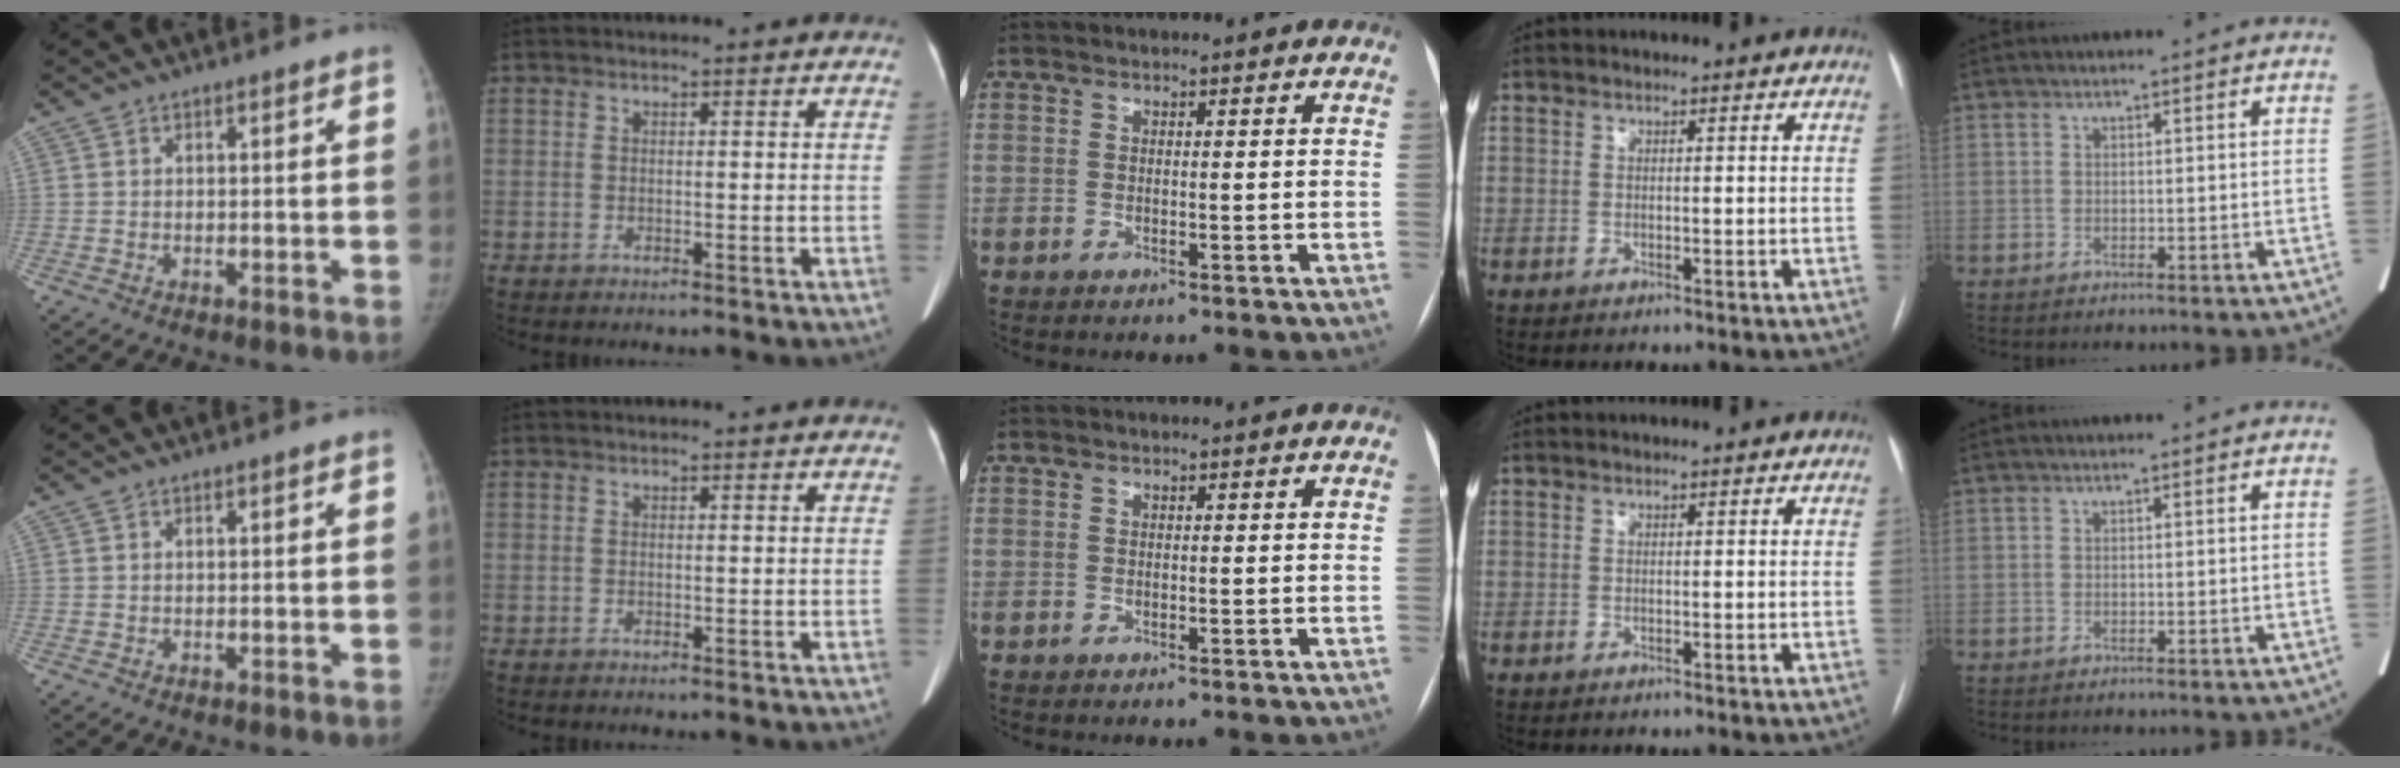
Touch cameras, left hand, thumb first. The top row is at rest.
{}